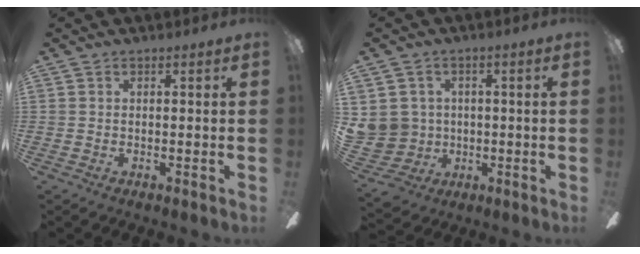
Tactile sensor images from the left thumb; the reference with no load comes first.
{"total": 8.1, "force": [1.2, 8.0, 0.8], "torque": [-0.042, -0.005, 0.035]}